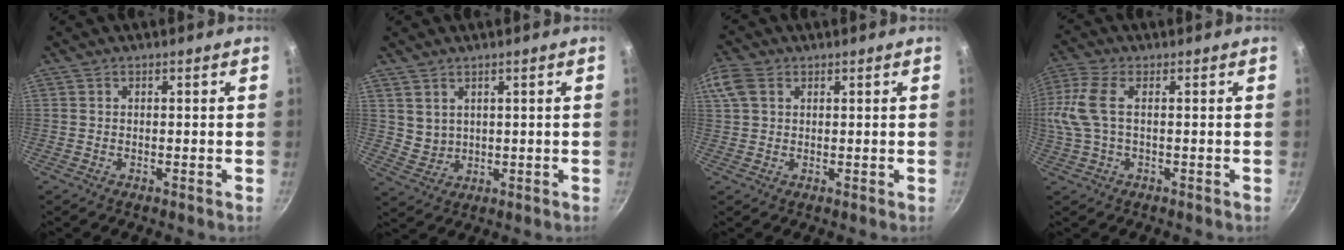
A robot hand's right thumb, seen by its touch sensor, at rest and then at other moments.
{"total": 3.3, "force": [1.8, 2.6, 1.0], "torque": [-0.004, -0.007, 0.047]}
{"total": 4.9, "force": [1.9, 3.5, 2.9], "torque": [-0.061, 0.008, 0.035]}
{"total": 8.8, "force": [0.3, 3.8, 7.9], "torque": [-0.189, 0.013, 0.004]}